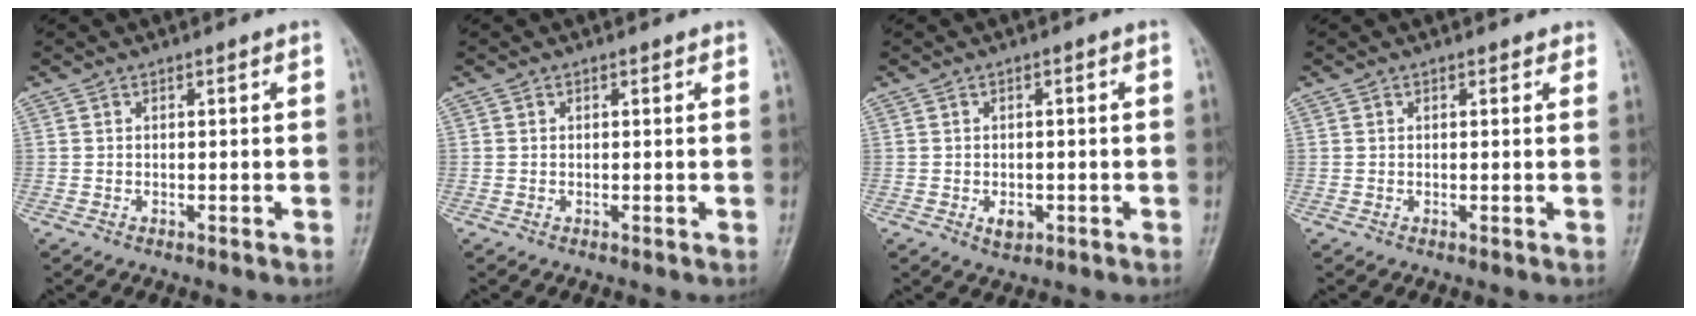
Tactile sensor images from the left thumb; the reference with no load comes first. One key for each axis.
{"total": 0.0}
{"total": 2.9, "fx": -1.2, "fy": 1.8, "fz": 2.0, "tx": -0.023, "ty": 0.007, "tz": -0.016}
{"total": 1.0, "fx": 0.7, "fy": 0.6, "fz": -0.1, "tx": 0.017, "ty": -0.003, "tz": 0.000}